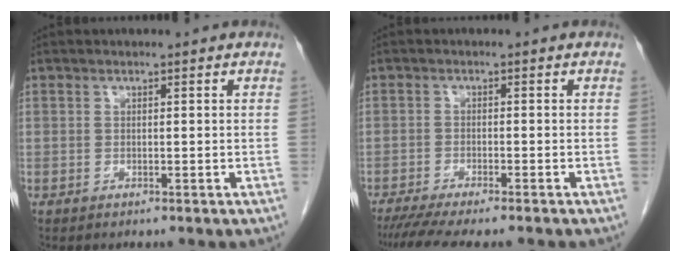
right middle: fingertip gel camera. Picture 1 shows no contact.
{"total": 8.8, "force": [-7.5, 0.6, 4.6], "torque": [-0.064, -0.016, -0.118]}